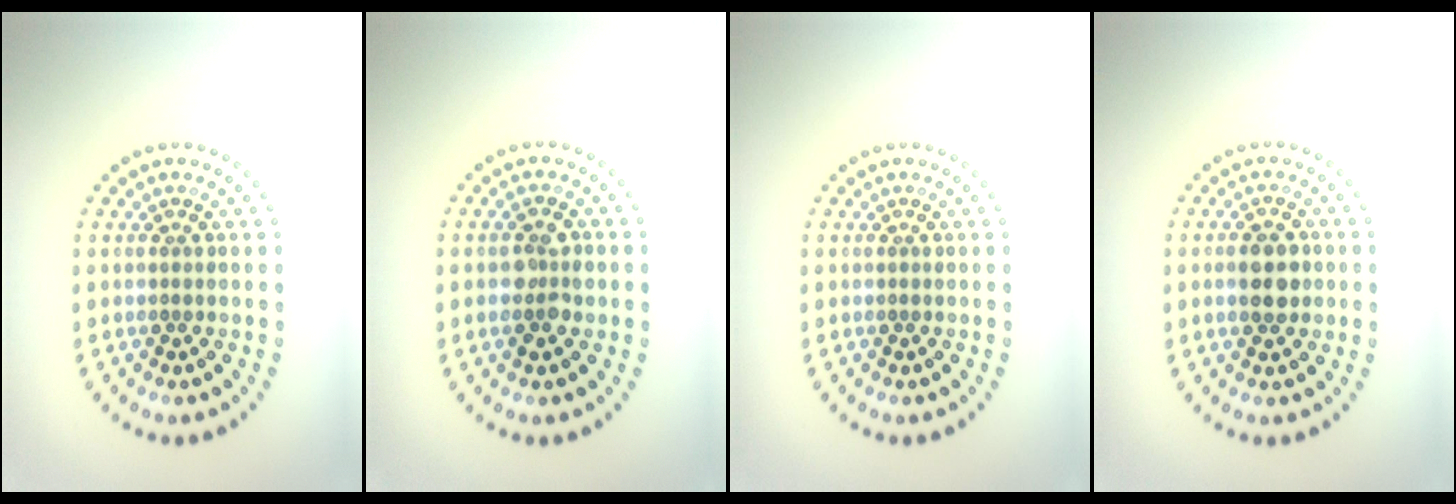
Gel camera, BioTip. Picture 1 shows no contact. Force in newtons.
{"total": 2.7, "press": 2.7, "slide": 0.3}
{"total": 0.0}
{"total": 2.9, "press": 2.9, "slide": 0.1}